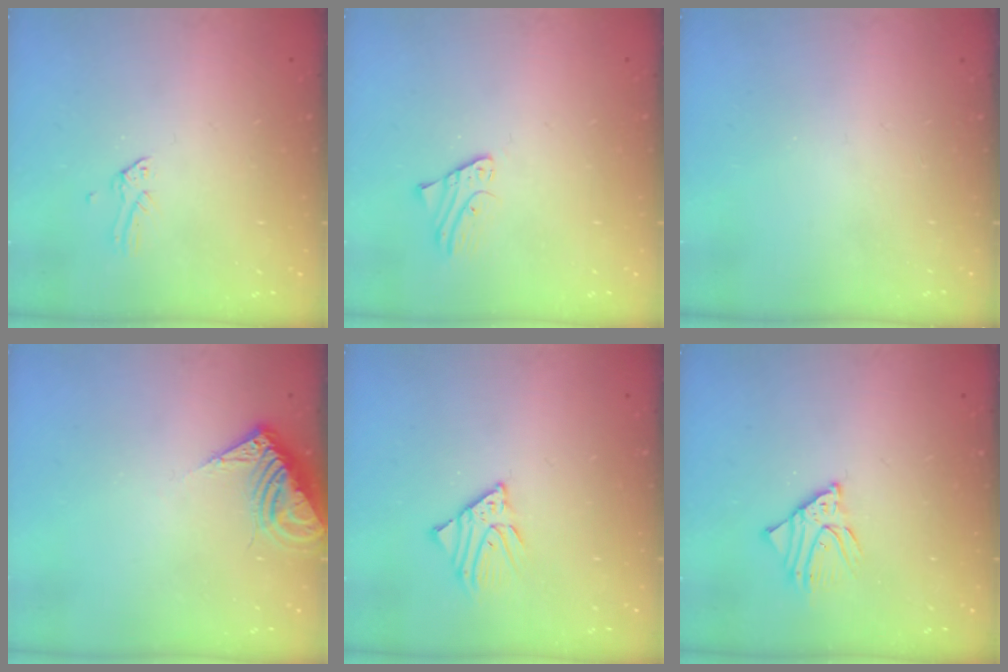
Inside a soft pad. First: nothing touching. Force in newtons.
{"total": 1.8, "press": 1.8, "slide": 0.2}
{"total": 0.0}
{"total": 8.2, "press": 8.2, "slide": 0.8}
{"total": 5.1, "press": 5.0, "slide": 0.5}
{"total": 5.3, "press": 5.3, "slide": 0.6}